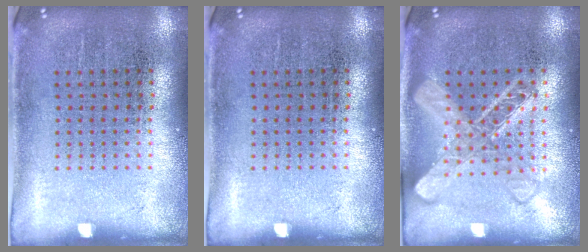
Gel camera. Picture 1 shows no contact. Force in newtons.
{"total": 0.0}
{"total": 2.0, "press": 2.0, "slide": 0.2}